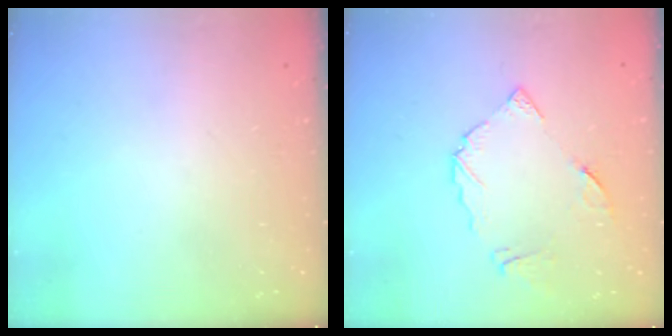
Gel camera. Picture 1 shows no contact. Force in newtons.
{"total": 9.0, "press": 9.0, "slide": 1.0}